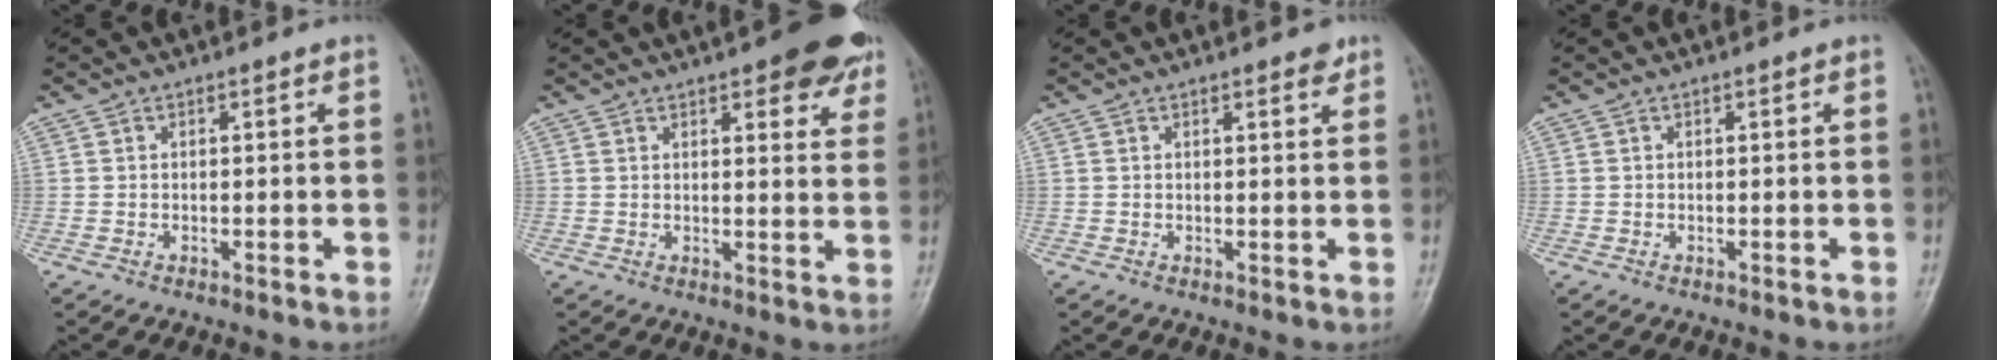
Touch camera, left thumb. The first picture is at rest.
{"total": 11.1, "force": [7.0, 3.9, 7.7], "torque": [-0.060, -0.024, 0.078]}
{"total": 1.9, "force": [1.4, 0.6, 1.2], "torque": [-0.010, -0.007, 0.017]}
{"total": 0.0}